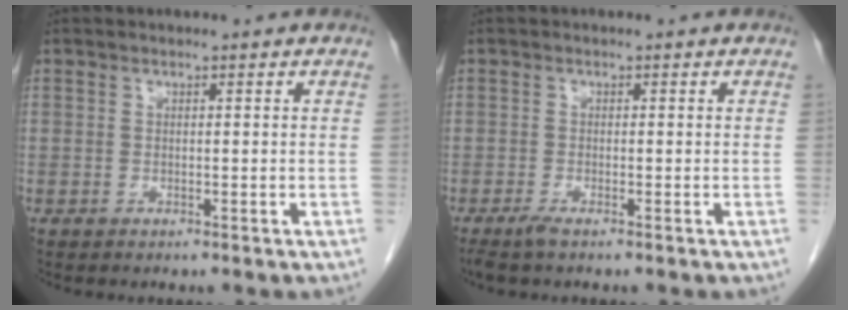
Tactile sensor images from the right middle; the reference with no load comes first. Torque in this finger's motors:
{"motor_torque": [0.42, -0.09, 0.10, 0.03]}